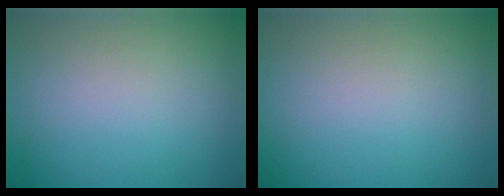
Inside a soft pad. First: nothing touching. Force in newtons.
{"total": 0.0}